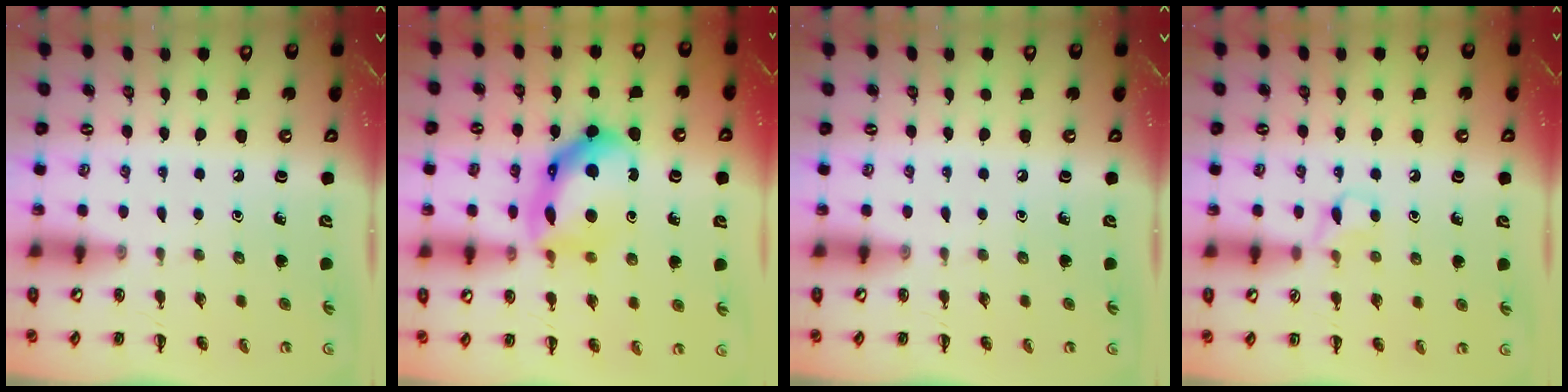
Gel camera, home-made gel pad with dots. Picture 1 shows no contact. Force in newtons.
{"total": 14.1, "press": 14.1, "slide": 0.8}
{"total": 0.0}
{"total": 3.7, "press": 3.5, "slide": 1.3}